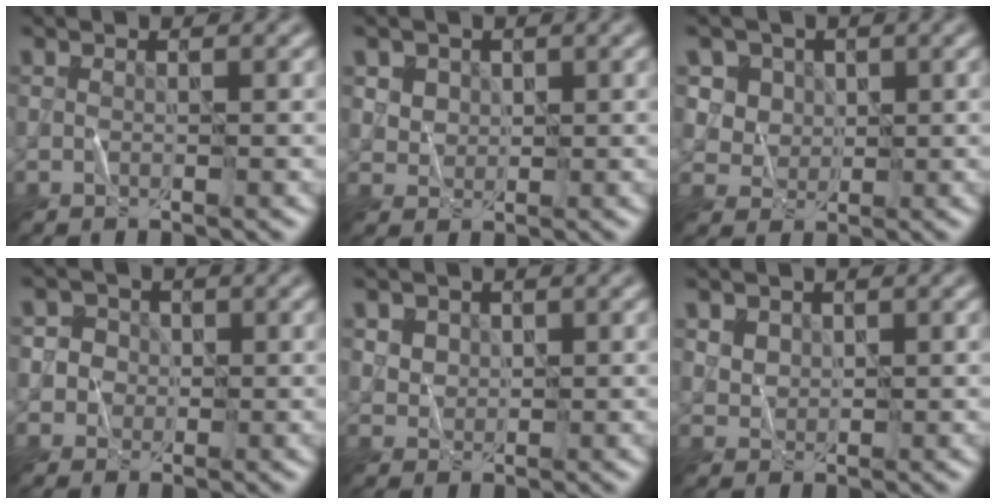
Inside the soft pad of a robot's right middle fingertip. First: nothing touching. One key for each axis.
{"total": 4.0, "fx": 2.0, "fy": 3.0, "fz": 1.7, "tx": -0.048, "ty": 0.004, "tz": 0.043}
{"total": 6.0, "fx": 3.0, "fy": 4.8, "fz": 2.2, "tx": -0.046, "ty": -0.001, "tz": 0.050}
{"total": 3.5, "fx": 0.7, "fy": 3.3, "fz": 1.0, "tx": 0.003, "ty": 0.012, "tz": 0.003}
{"total": 3.6, "fx": 1.9, "fy": 2.6, "fz": 1.5, "tx": -0.048, "ty": 0.001, "tz": 0.042}
{"total": 2.6, "fx": 1.5, "fy": 1.9, "fz": 1.0, "tx": -0.031, "ty": -0.002, "tz": 0.041}